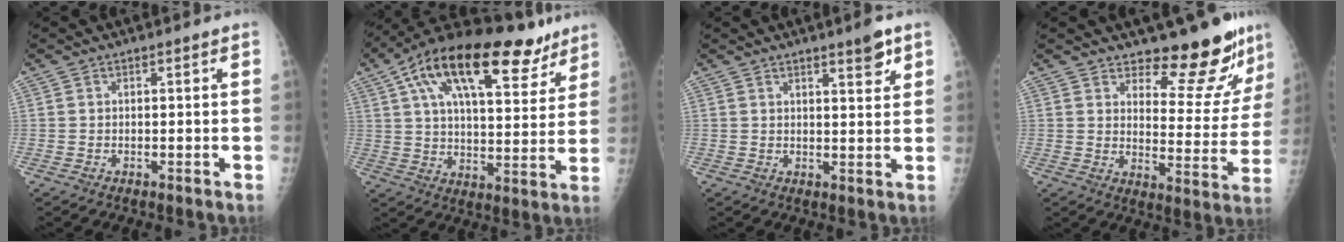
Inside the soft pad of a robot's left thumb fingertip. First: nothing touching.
{"total": 24.1, "force": [13.7, 10.3, 17.0], "torque": [-0.247, -0.006, 0.219]}
{"total": 4.2, "force": [2.8, 0.9, 3.1], "torque": [-0.038, -0.019, 0.038]}
{"total": 13.7, "force": [12.0, 4.1, 5.2], "torque": [-0.023, -0.113, 0.157]}